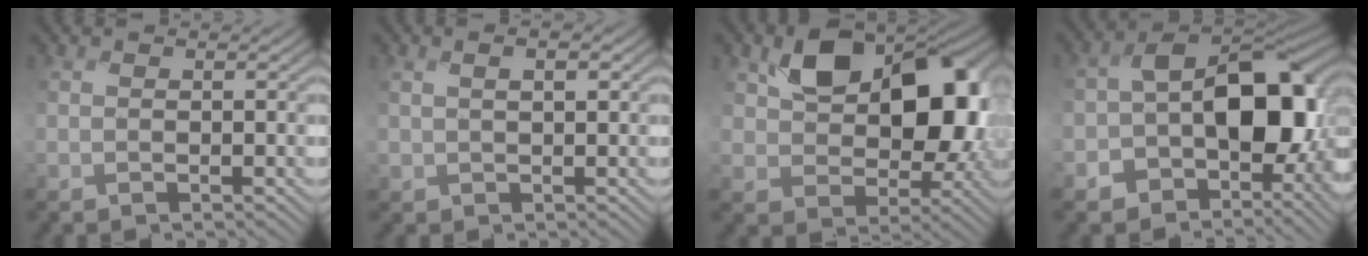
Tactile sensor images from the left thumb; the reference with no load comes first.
{"total": 2.4, "force": [0.6, 1.2, 2.0], "torque": [-0.037, 0.000, 0.012]}
{"total": 13.1, "force": [2.3, 8.9, 9.5], "torque": [-0.139, -0.010, 0.046]}
{"total": 15.0, "force": [-2.7, 10.1, 10.8], "torque": [-0.154, -0.014, -0.050]}